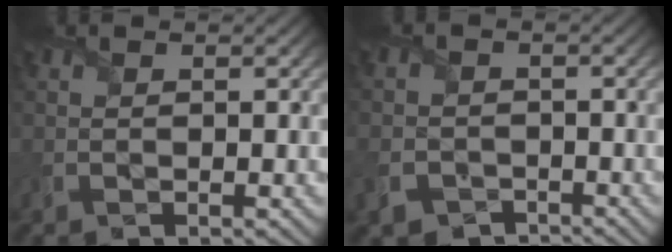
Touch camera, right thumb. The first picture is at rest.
{"total": 4.8, "force": [-2.8, 3.7, 1.4], "torque": [-0.044, -0.017, -0.062]}